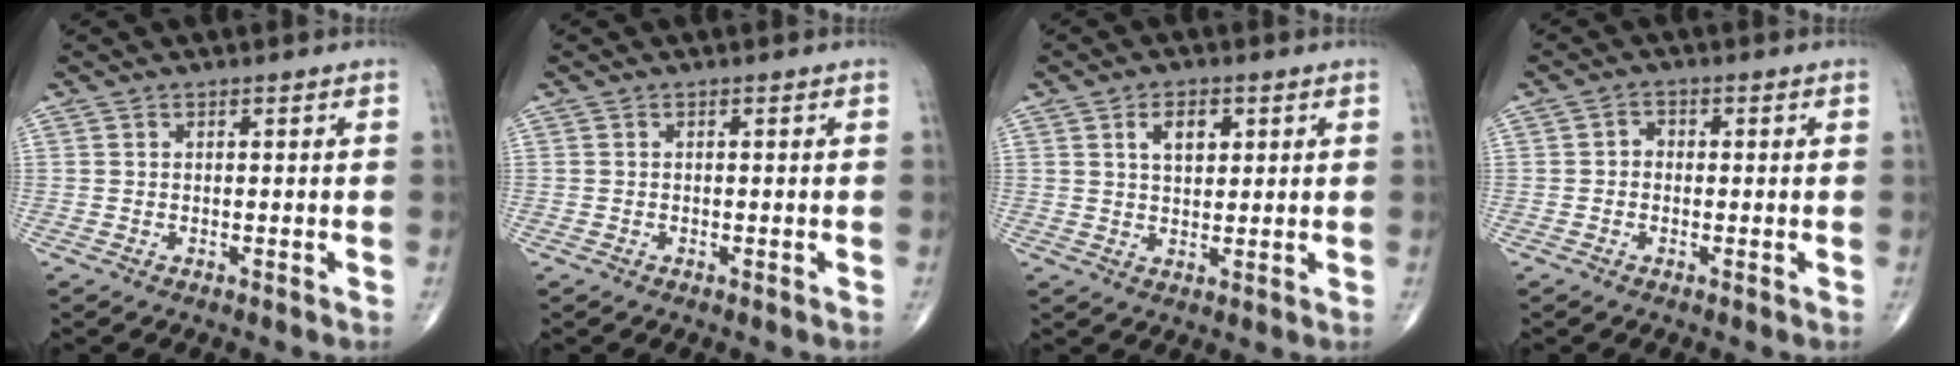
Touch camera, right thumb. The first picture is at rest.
{"total": 0.0}
{"total": 3.7, "force": [1.4, 2.2, 2.6], "torque": [-0.034, -0.005, 0.024]}
{"total": 1.9, "force": [-0.2, 1.6, 0.9], "torque": [-0.002, 0.009, -0.009]}